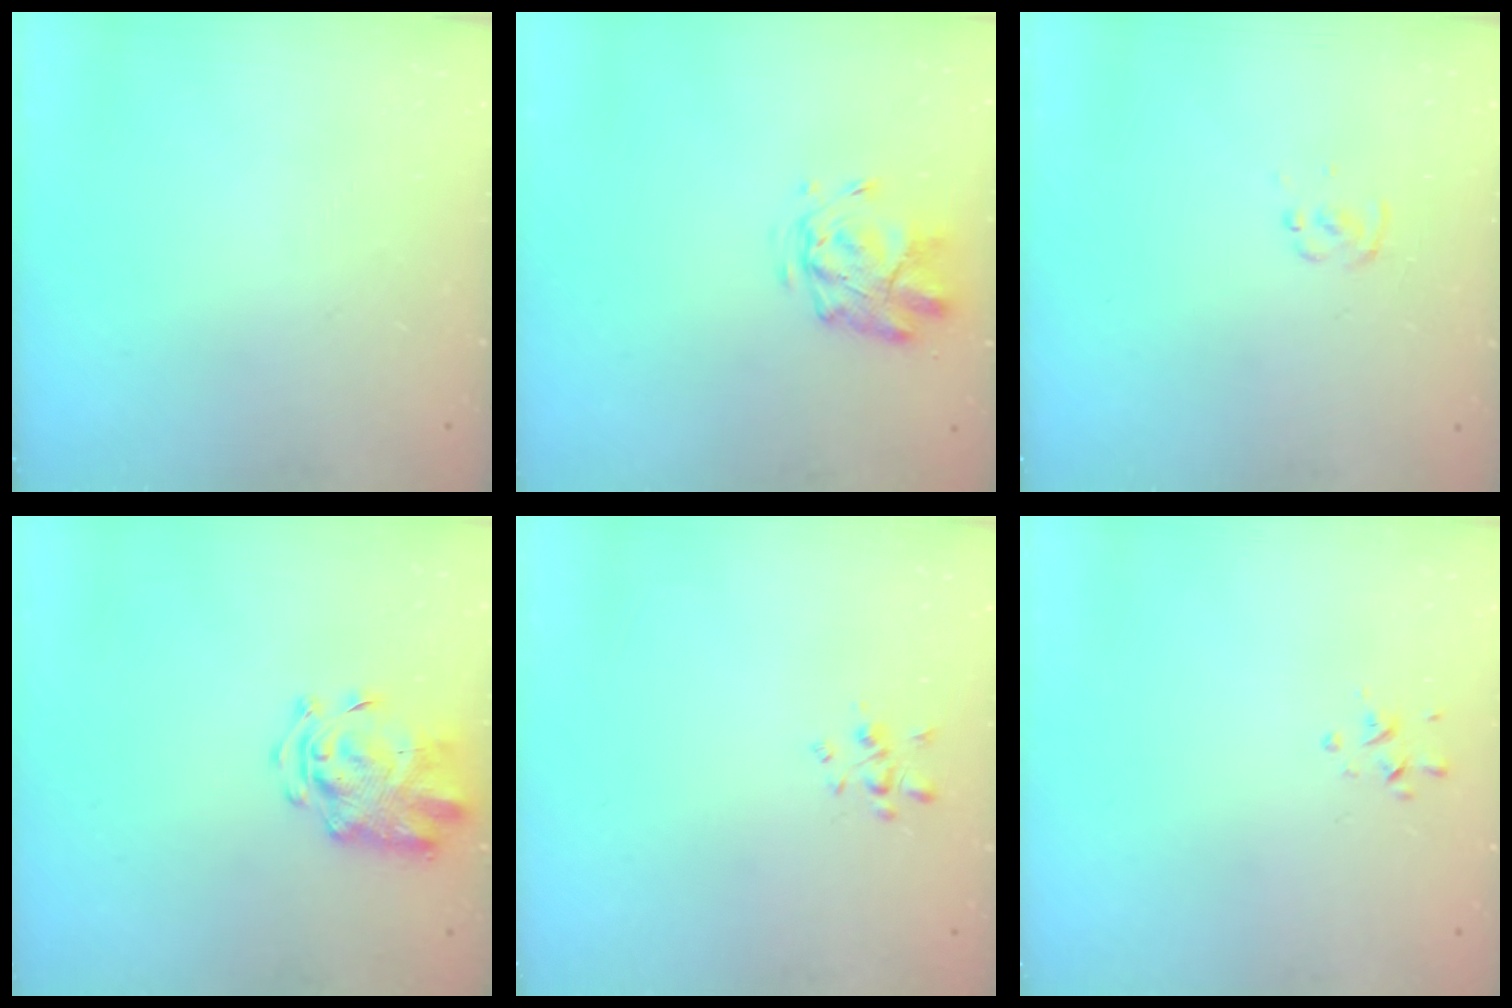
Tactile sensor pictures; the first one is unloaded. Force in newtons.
{"total": 2.9, "press": 2.5, "slide": 1.5}
{"total": 1.1, "press": 1.1, "slide": 0.2}
{"total": 3.3, "press": 3.2, "slide": 0.8}
{"total": 1.9, "press": 1.7, "slide": 0.7}
{"total": 0.6, "press": 0.3, "slide": 0.5}